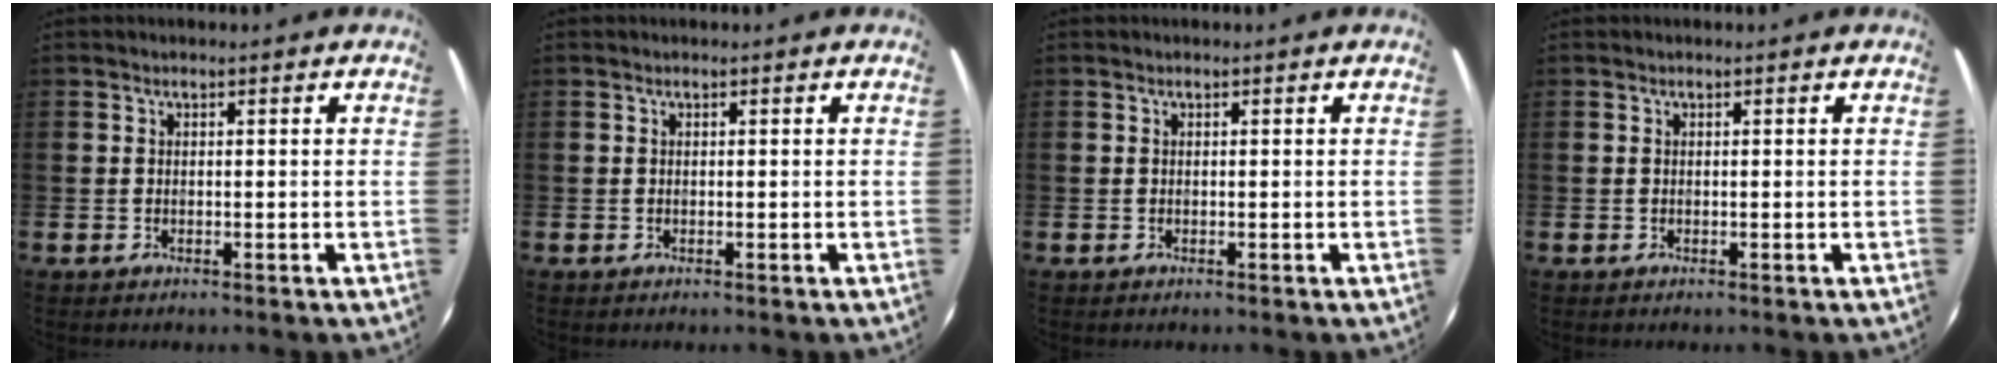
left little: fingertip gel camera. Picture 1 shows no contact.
{"total": 0.0}
{"total": 0.0}
{"total": 0.0}